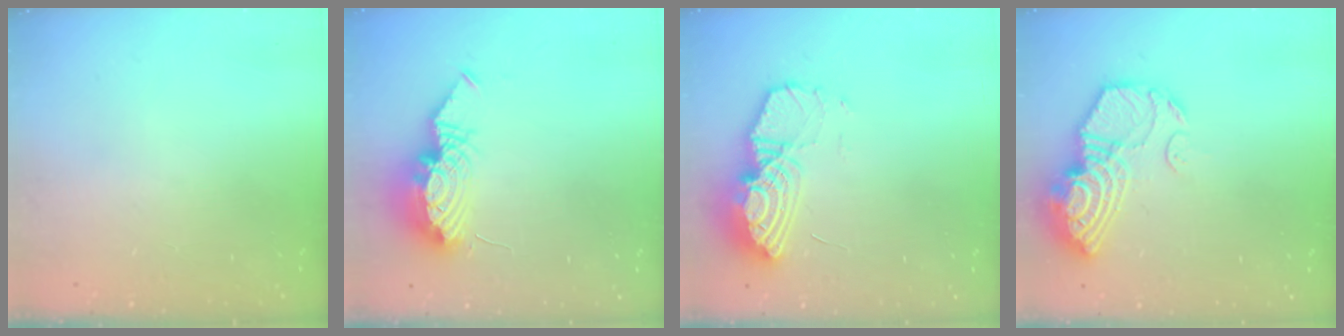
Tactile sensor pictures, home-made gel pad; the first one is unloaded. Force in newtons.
{"total": 12.9, "press": 12.9, "slide": 0.8}
{"total": 13.9, "press": 13.9, "slide": 1.3}
{"total": 15.6, "press": 15.5, "slide": 1.8}